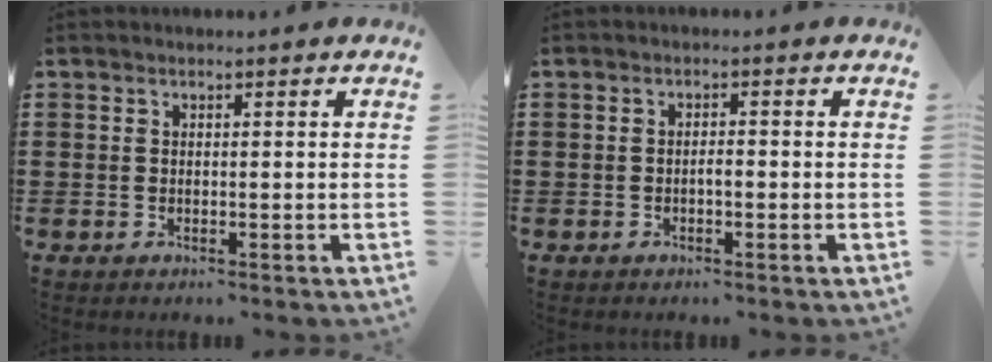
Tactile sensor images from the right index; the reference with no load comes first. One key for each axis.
{"total": 1.3, "fx": -0.5, "fy": 0.3, "fz": 1.1, "tx": -0.023, "ty": -0.002, "tz": -0.009}